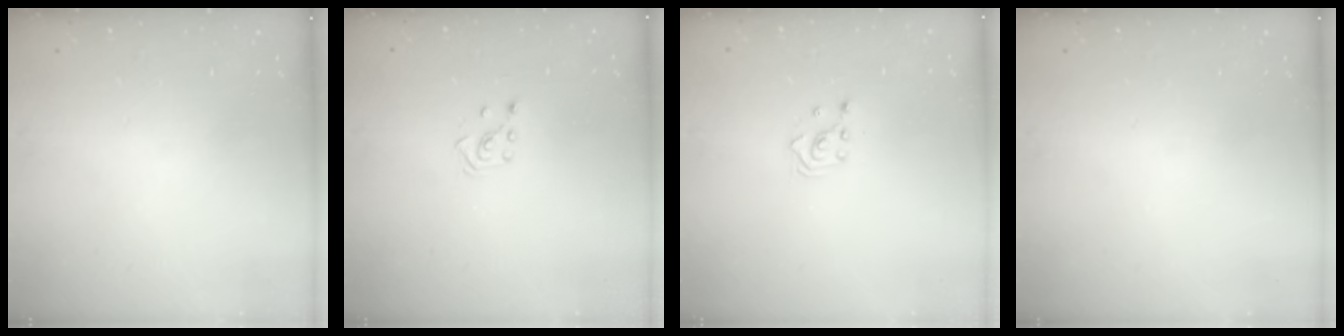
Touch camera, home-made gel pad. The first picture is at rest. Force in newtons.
{"total": 2.6, "press": 2.5, "slide": 0.6}
{"total": 2.3, "press": 2.3, "slide": 0.3}
{"total": 0.0}